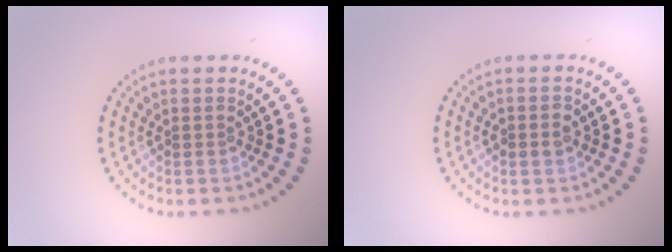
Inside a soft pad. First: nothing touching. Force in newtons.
{"total": 1.5, "press": 1.5, "slide": 0.2}